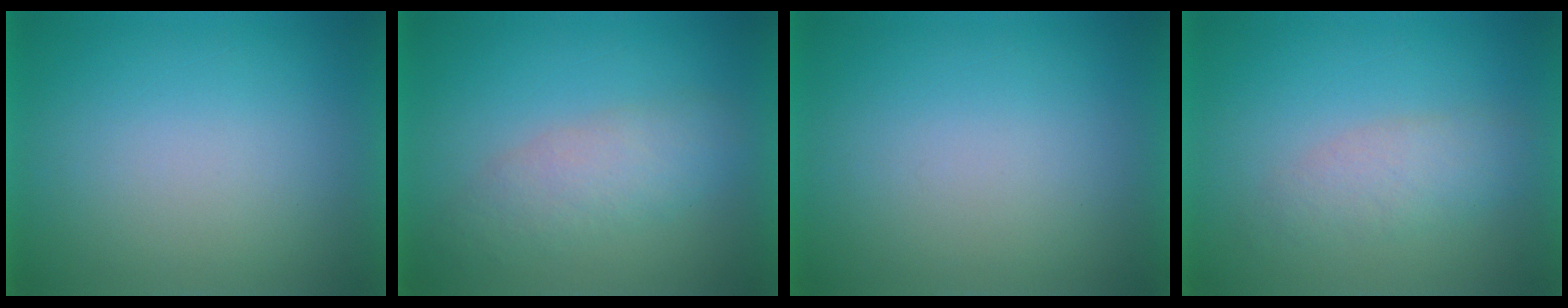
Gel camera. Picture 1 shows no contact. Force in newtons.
{"total": 3.7}
{"total": 0.0}
{"total": 2.9}